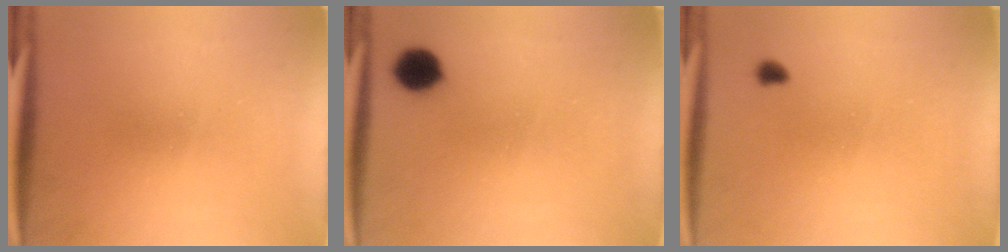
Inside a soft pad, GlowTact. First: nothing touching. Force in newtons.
{"total": 6.2}
{"total": 0.9}